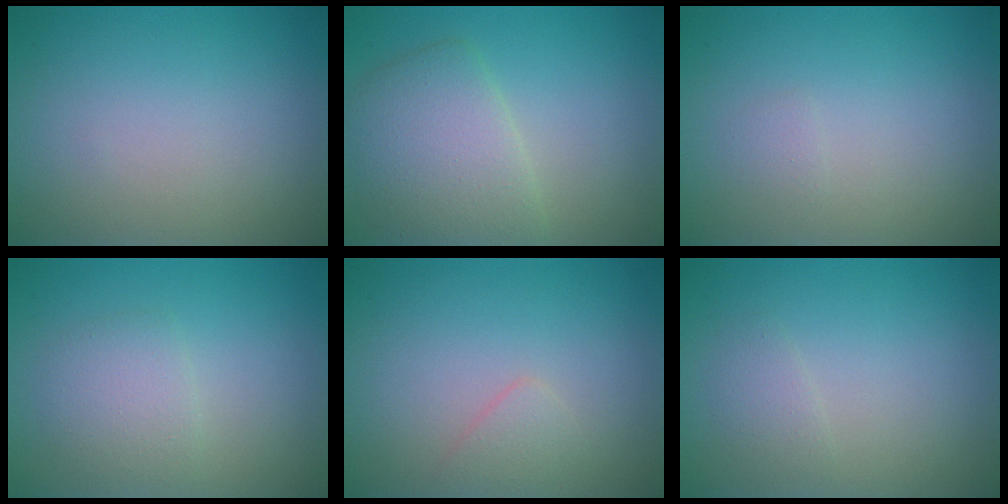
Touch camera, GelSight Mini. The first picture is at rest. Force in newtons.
{"total": 5.0, "press": 5.0, "slide": 0.3}
{"total": 0.6, "press": 0.6, "slide": 0.1}
{"total": 2.3, "press": 2.3, "slide": 0.0}
{"total": 1.2, "press": 1.2, "slide": 0.1}
{"total": 1.2, "press": 1.2, "slide": 0.0}